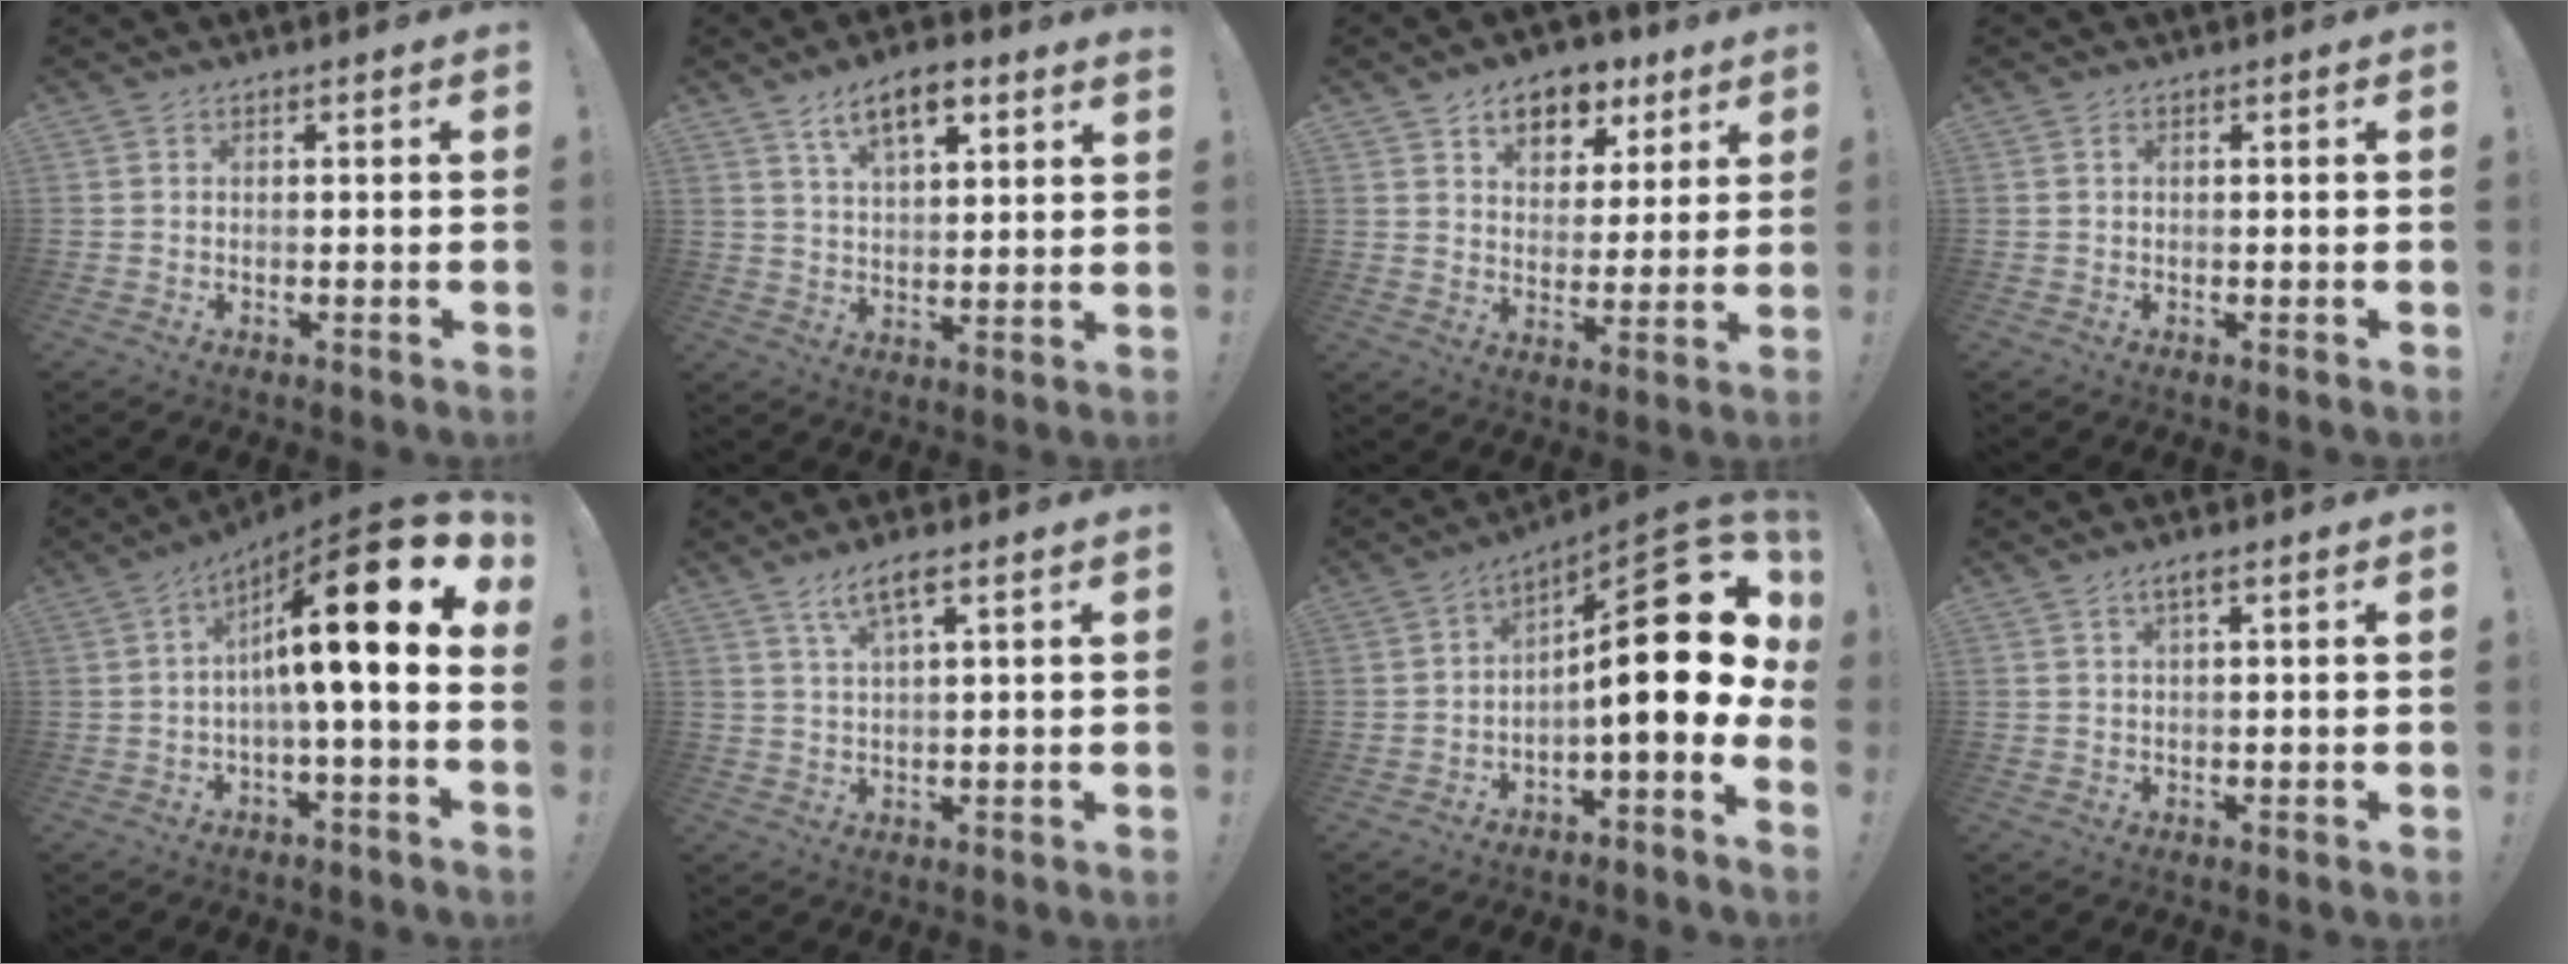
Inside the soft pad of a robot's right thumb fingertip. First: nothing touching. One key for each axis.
{"total": 10.1, "fx": 6.2, "fy": 3.9, "fz": 6.9, "tx": -0.106, "ty": -0.021, "tz": 0.108}
{"total": 9.5, "fx": 5.7, "fy": 6.6, "fz": 3.9, "tx": -0.051, "ty": -0.033, "tz": 0.108}
{"total": 0.0}
{"total": 19.3, "fx": 3.8, "fy": 2.5, "fz": 18.8, "tx": -0.294, "ty": -0.029, "tz": 0.053}
{"total": 5.1, "fx": 3.0, "fy": 0.8, "fz": 4.0, "tx": -0.078, "ty": -0.008, "tz": 0.051}
{"total": 19.0, "fx": 3.0, "fy": 5.3, "fz": 18.0, "tx": -0.260, "ty": -0.021, "tz": 0.053}
{"total": 1.2, "fx": 0.5, "fy": 0.3, "fz": 1.1, "tx": -0.026, "ty": 0.002, "tz": 0.008}